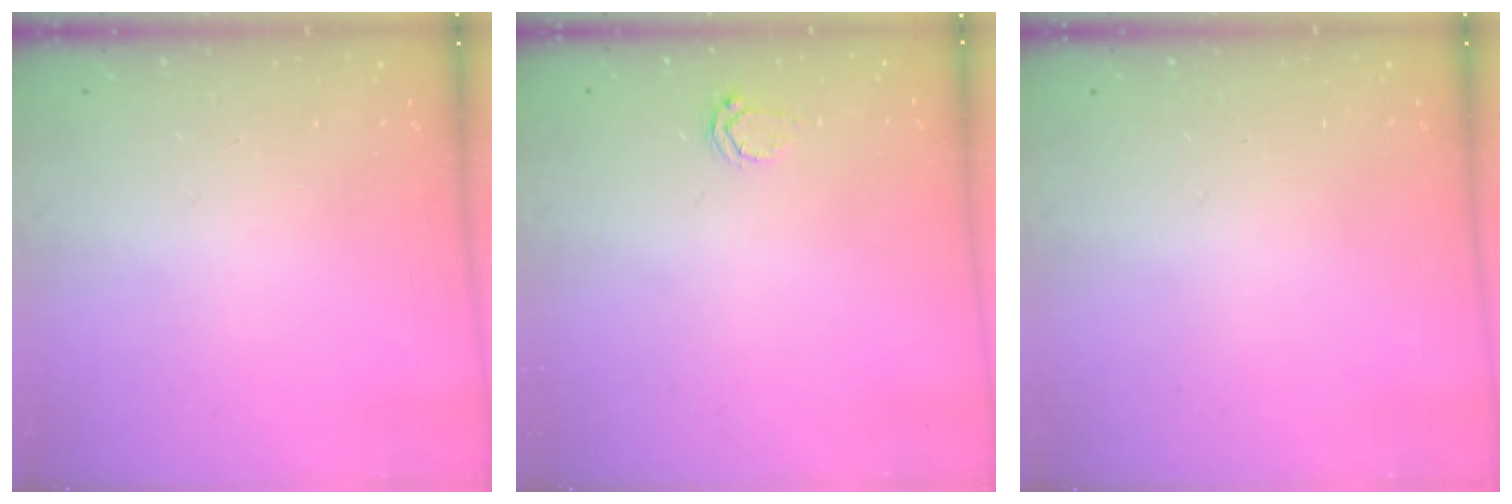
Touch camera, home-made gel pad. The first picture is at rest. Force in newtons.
{"total": 3.7, "press": 3.7, "slide": 0.5}
{"total": 0.0}